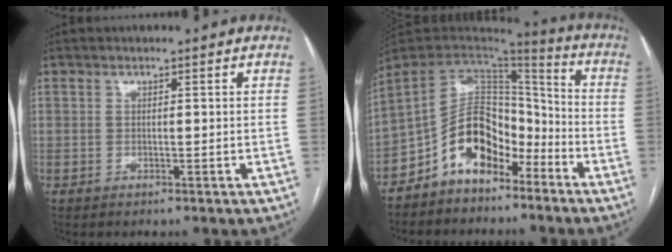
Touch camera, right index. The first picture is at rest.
{"total": 11.7, "force": [-7.8, 6.5, 5.9], "torque": [-0.110, 0.038, -0.146]}